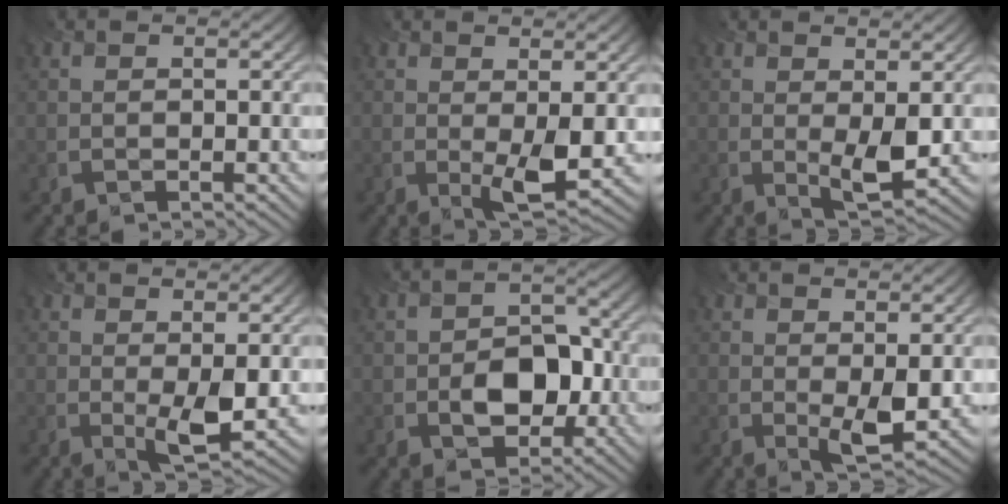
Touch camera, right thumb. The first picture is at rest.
{"total": 4.6, "force": [0.1, 1.4, 4.4], "torque": [-0.083, -0.013, 0.008]}
{"total": 4.2, "force": [0.4, 1.4, 3.9], "torque": [-0.078, -0.012, 0.012]}
{"total": 4.5, "force": [0.2, 1.4, 4.3], "torque": [-0.082, -0.012, 0.010]}
{"total": 6.9, "force": [-1.6, 4.7, 4.8], "torque": [-0.072, -0.005, -0.027]}
{"total": 4.2, "force": [0.4, 1.5, 3.9], "torque": [-0.076, -0.013, 0.013]}